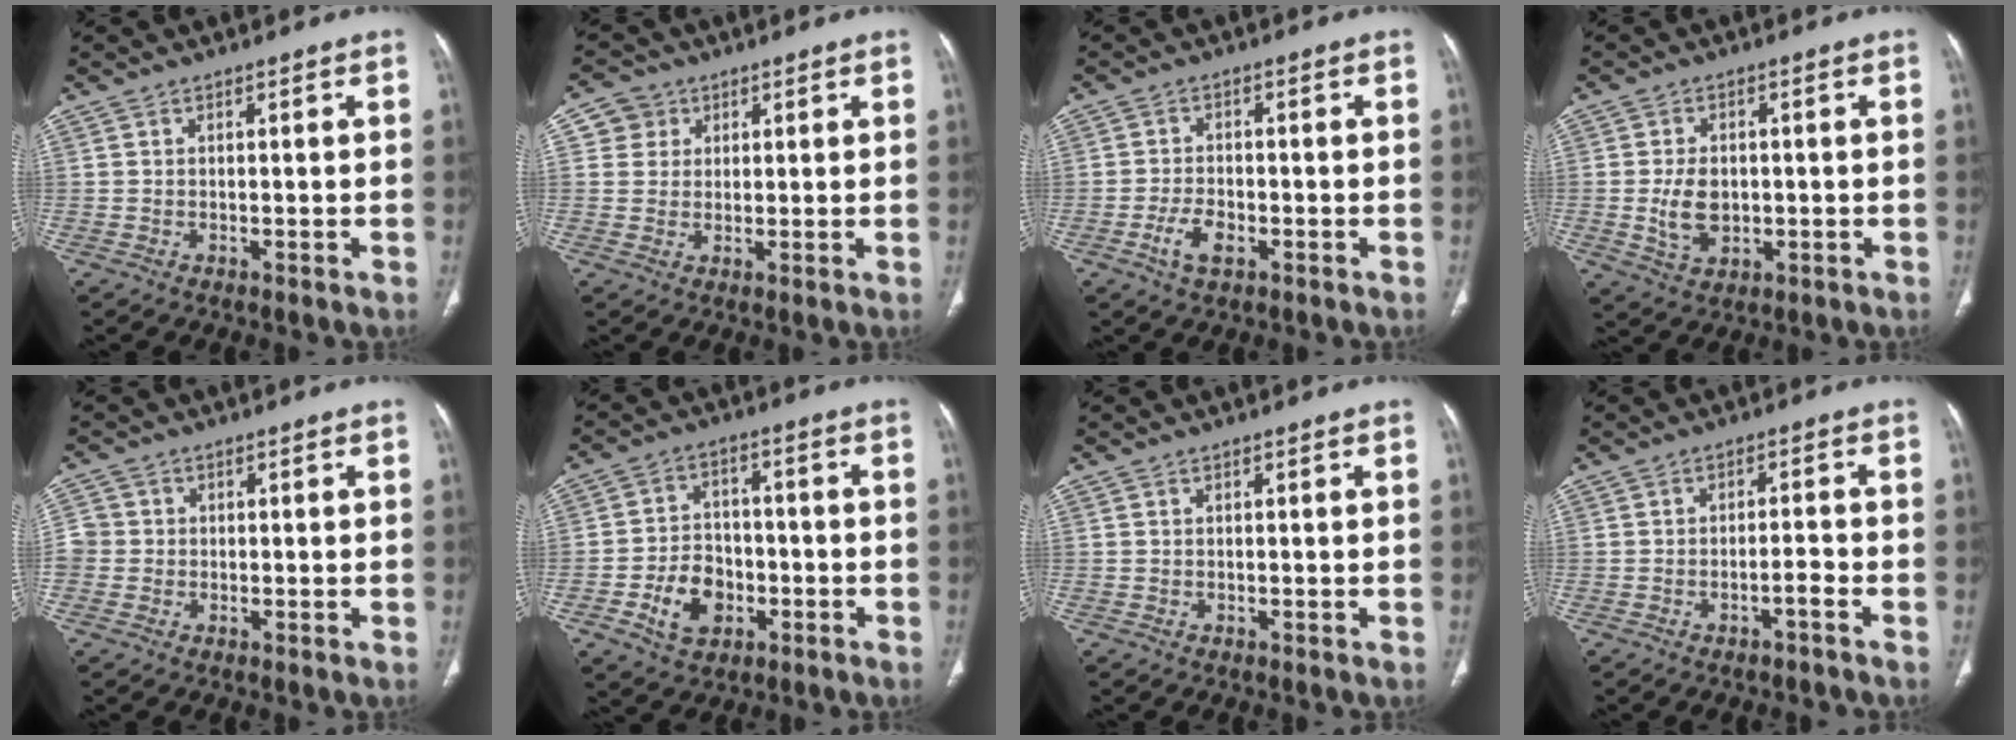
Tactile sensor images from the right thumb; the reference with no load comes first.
{"total": 4.4, "force": [1.6, 4.1, 0.3], "torque": [0.019, -0.002, 0.024]}
{"total": 4.6, "force": [-2.1, 2.3, 3.4], "torque": [-0.067, 0.010, -0.036]}
{"total": 6.6, "force": [-0.6, 4.5, 4.8], "torque": [-0.076, -0.002, -0.003]}
{"total": 4.0, "force": [-0.4, 3.8, 1.2], "torque": [-0.014, 0.011, -0.013]}
{"total": 9.5, "force": [-3.6, 7.1, 5.2], "torque": [-0.063, 0.023, -0.058]}
{"total": 0.0}
{"total": 2.4, "force": [-1.6, 0.2, 1.8], "torque": [-0.033, 0.019, -0.026]}